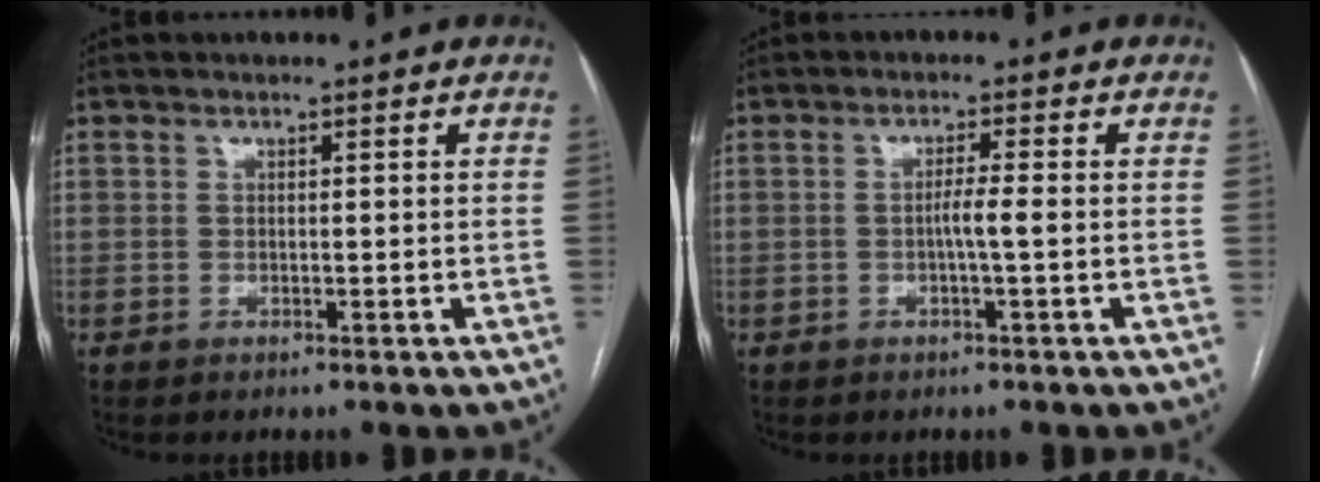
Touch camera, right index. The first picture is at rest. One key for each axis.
{"total": 2.5, "fx": -0.5, "fy": -0.3, "fz": 2.4, "tx": -0.042, "ty": 0.001, "tz": -0.008}